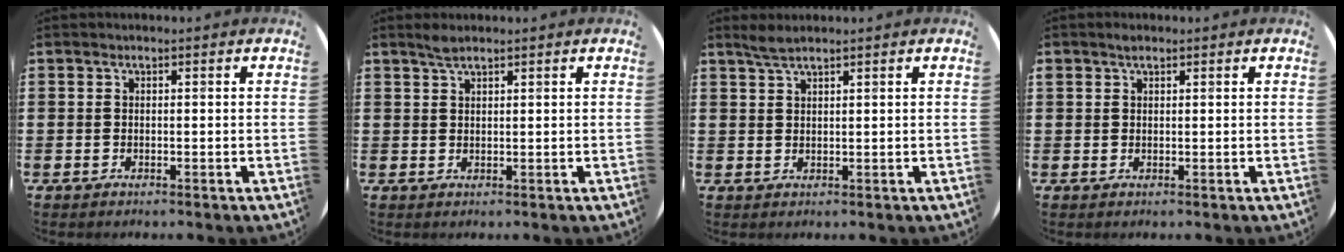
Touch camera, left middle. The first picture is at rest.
{"total": 1.5, "force": [1.3, 0.2, 0.7], "torque": [-0.015, 0.002, 0.024]}
{"total": 1.9, "force": [1.7, 0.1, 1.0], "torque": [-0.021, 0.002, 0.031]}
{"total": 0.8, "force": [0.7, 0.5, 0.2], "torque": [0.002, 0.000, 0.011]}